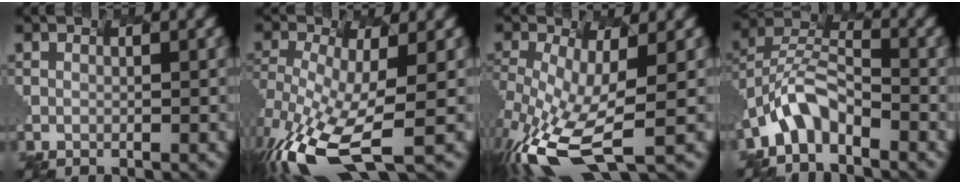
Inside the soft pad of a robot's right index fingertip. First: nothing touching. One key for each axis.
{"total": 9.1, "fx": -5.6, "fy": 1.8, "fz": 7.0, "tx": -0.195, "ty": -0.040, "tz": -0.056}
{"total": 7.9, "fx": -4.4, "fy": 1.7, "fz": 6.3, "tx": -0.180, "ty": -0.035, "tz": -0.042}
{"total": 4.9, "fx": -4.5, "fy": 1.0, "fz": 1.4, "tx": -0.063, "ty": -0.003, "tz": -0.059}